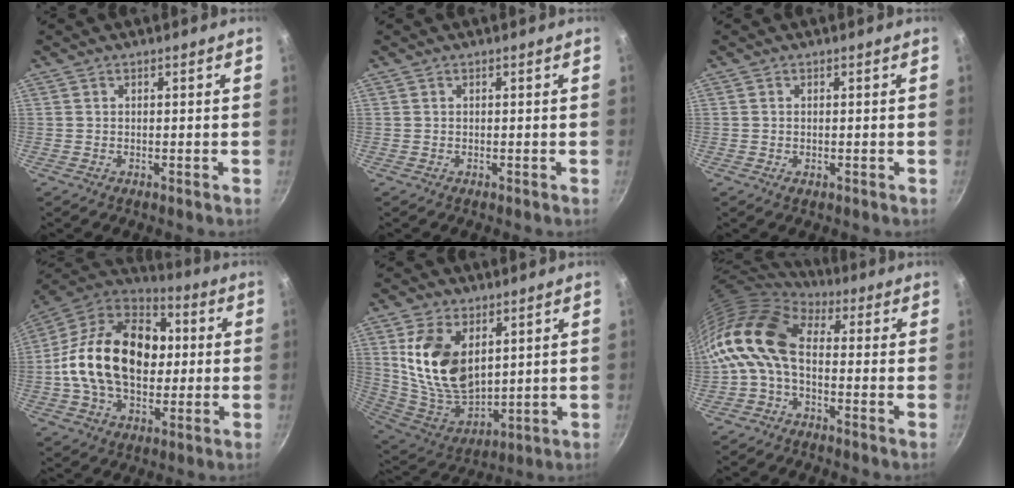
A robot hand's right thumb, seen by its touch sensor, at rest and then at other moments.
{"total": 0.0}
{"total": 0.6, "force": [-0.1, 0.3, 0.5], "torque": [-0.008, -0.001, -0.002]}
{"total": 24.6, "force": [0.9, 16.7, 18.0], "torque": [-0.281, 0.032, 0.003]}
{"total": 16.7, "force": [4.9, 10.2, 12.2], "torque": [-0.211, -0.042, 0.110]}
{"total": 11.1, "force": [-1.0, 6.8, 8.7], "torque": [-0.157, 0.026, -0.038]}